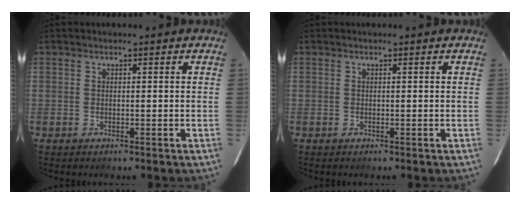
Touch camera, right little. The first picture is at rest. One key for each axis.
{"total": 0.0}